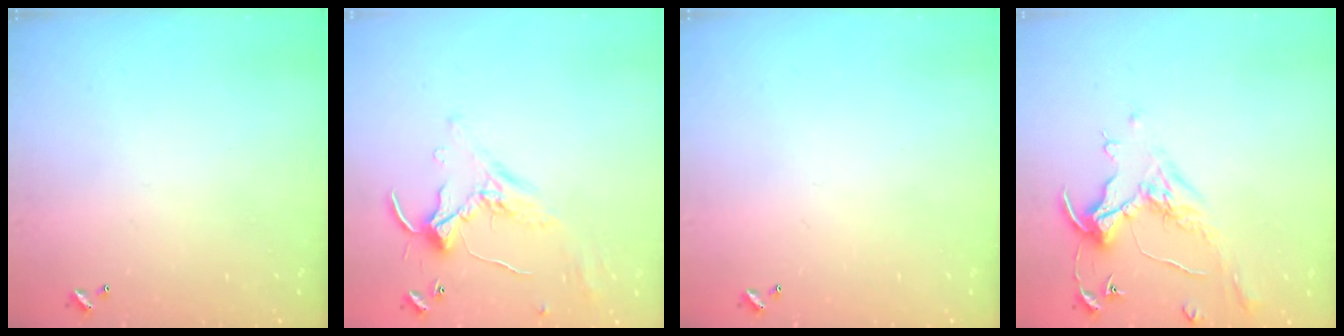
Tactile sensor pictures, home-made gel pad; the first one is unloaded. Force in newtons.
{"total": 1.0, "press": 0.5, "slide": 0.8}
{"total": 0.0}
{"total": 0.8, "press": 0.7, "slide": 0.5}